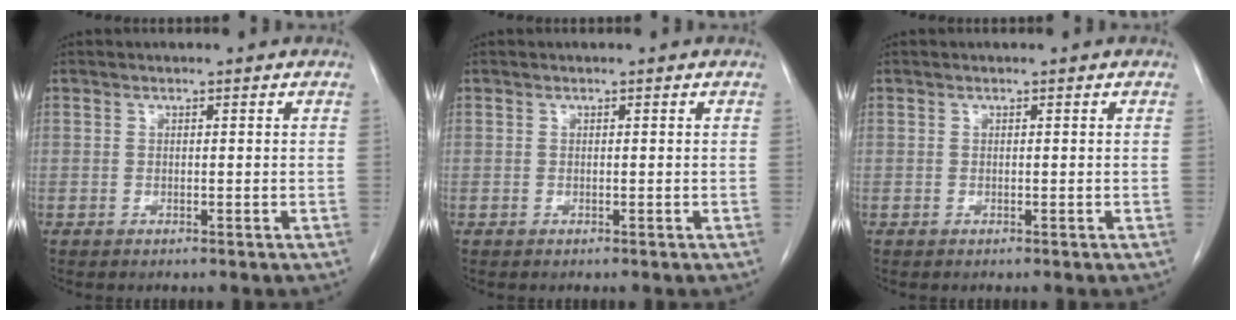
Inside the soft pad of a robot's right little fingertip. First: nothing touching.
{"total": 0.0}
{"total": 0.0}